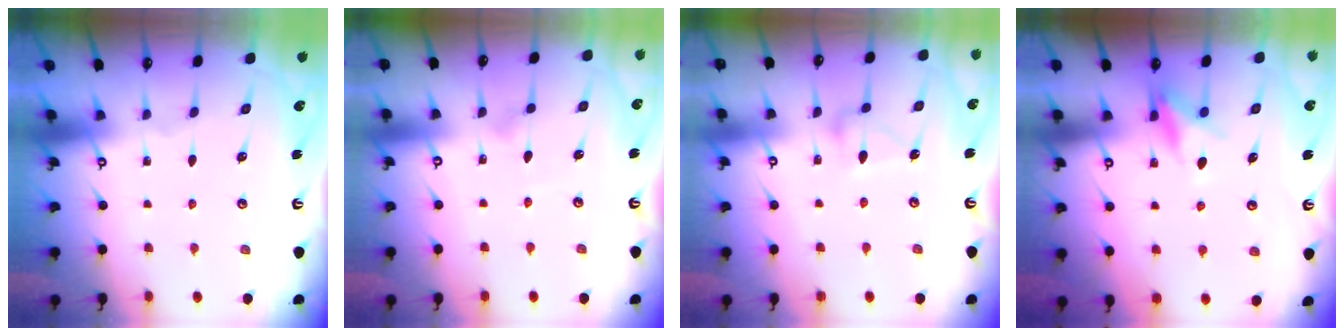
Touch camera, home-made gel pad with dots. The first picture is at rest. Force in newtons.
{"total": 3.9, "press": 3.8, "slide": 0.3}
{"total": 9.0, "press": 9.0, "slide": 0.4}
{"total": 8.5, "press": 8.5, "slide": 1.0}